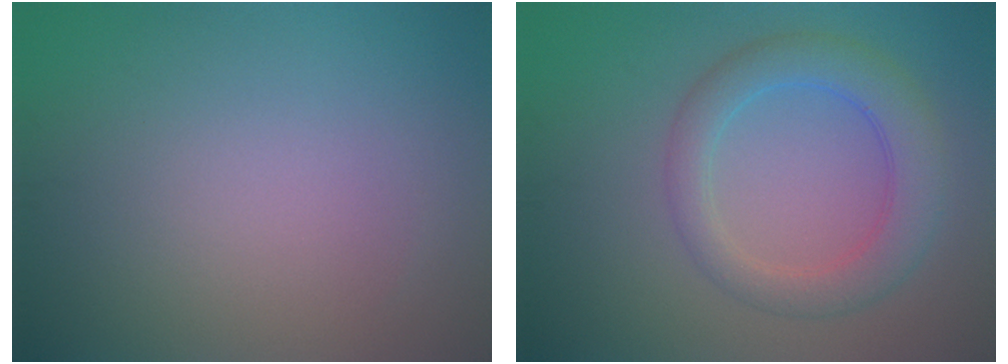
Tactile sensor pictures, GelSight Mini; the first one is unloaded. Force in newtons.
{"total": 4.7, "press": 4.7, "slide": 0.1}